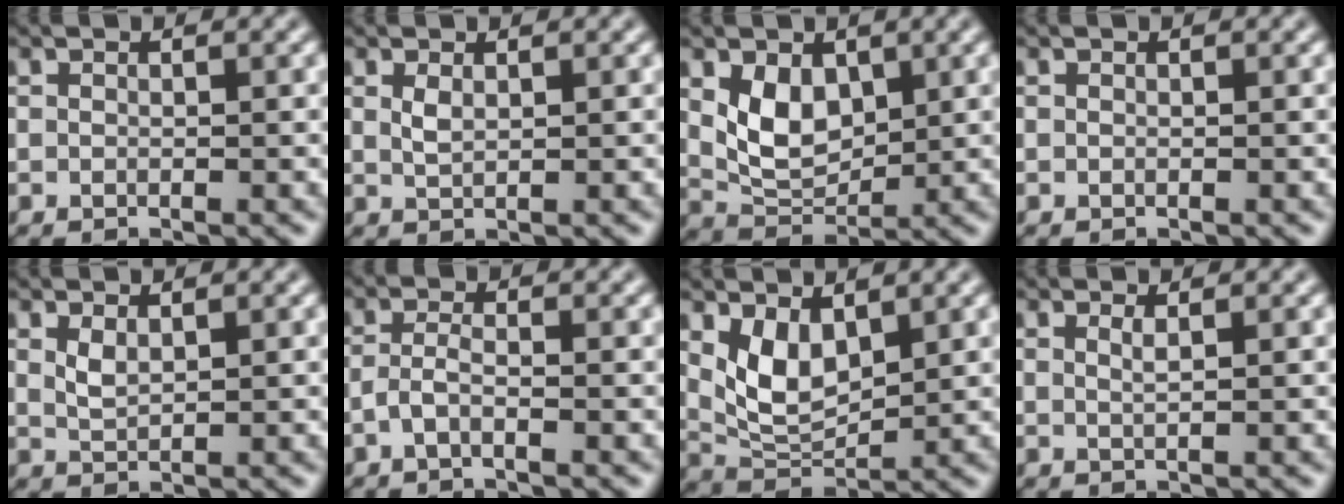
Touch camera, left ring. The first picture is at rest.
{"total": 1.2, "force": [0.6, 0.5, 0.9], "torque": [-0.024, -0.001, 0.014]}
{"total": 4.1, "force": [1.3, 2.8, 2.8], "torque": [-0.054, -0.008, 0.031]}
{"total": 0.0}
{"total": 1.4, "force": [0.8, 0.6, 1.0], "torque": [-0.025, -0.001, 0.021]}
{"total": 1.5, "force": [-0.7, 0.5, 1.3], "torque": [-0.029, 0.003, -0.020]}
{"total": 4.3, "force": [1.8, 2.3, 3.1], "torque": [-0.066, -0.010, 0.042]}
{"total": 1.0, "force": [0.5, 0.3, 0.8], "torque": [-0.007, 0.000, 0.006]}